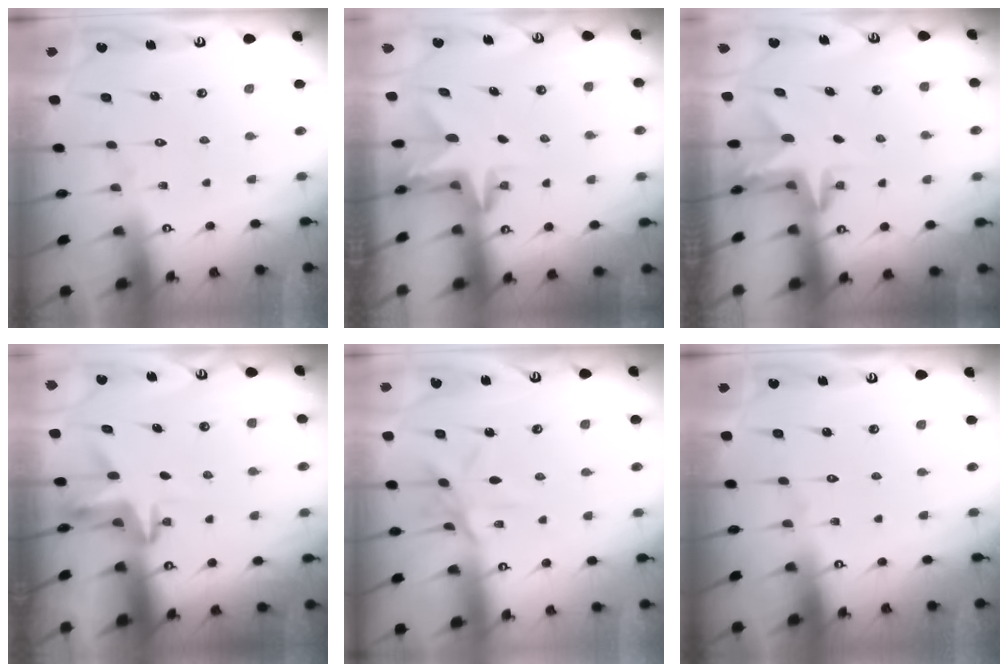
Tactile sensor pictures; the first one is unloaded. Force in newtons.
{"total": 2.9, "press": 2.9, "slide": 0.2}
{"total": 3.0, "press": 3.0, "slide": 0.2}
{"total": 3.5, "press": 3.5, "slide": 0.2}
{"total": 9.0, "press": 9.0, "slide": 0.6}
{"total": 0.0}